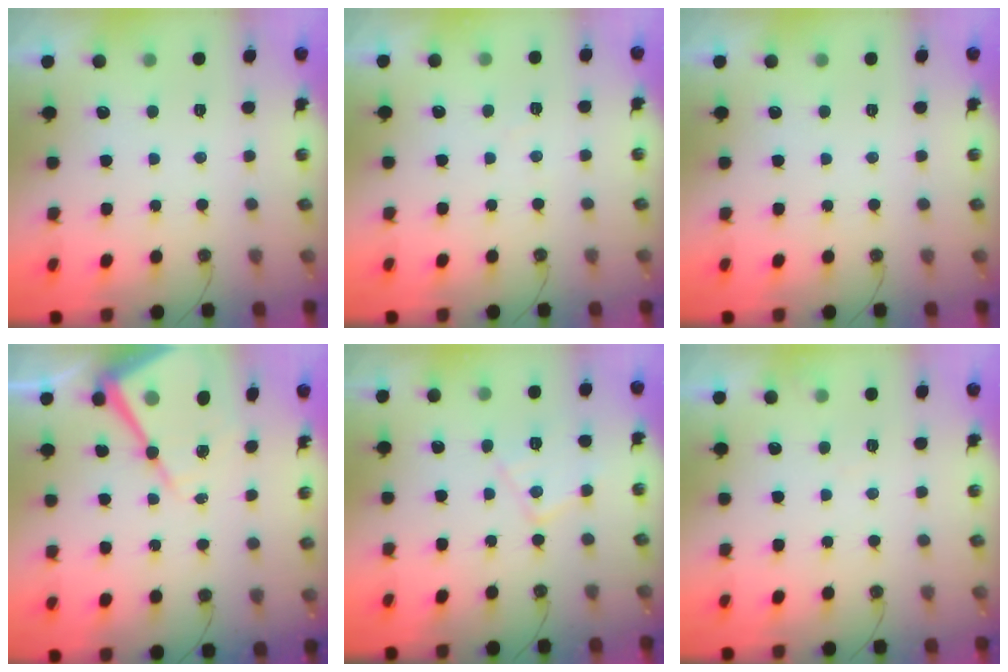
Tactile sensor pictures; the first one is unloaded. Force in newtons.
{"total": 3.9, "press": 3.9, "slide": 0.6}
{"total": 0.0}
{"total": 15.1, "press": 15.0, "slide": 1.1}
{"total": 10.1, "press": 10.0, "slide": 0.6}
{"total": 3.7, "press": 3.6, "slide": 0.7}